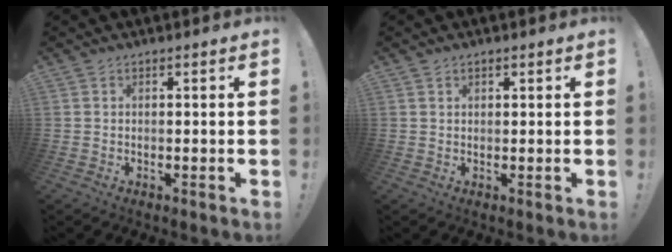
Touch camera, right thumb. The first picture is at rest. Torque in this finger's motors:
{"motor_torque": [0.06, -0.07, -0.04, -0.07, 0.07]}